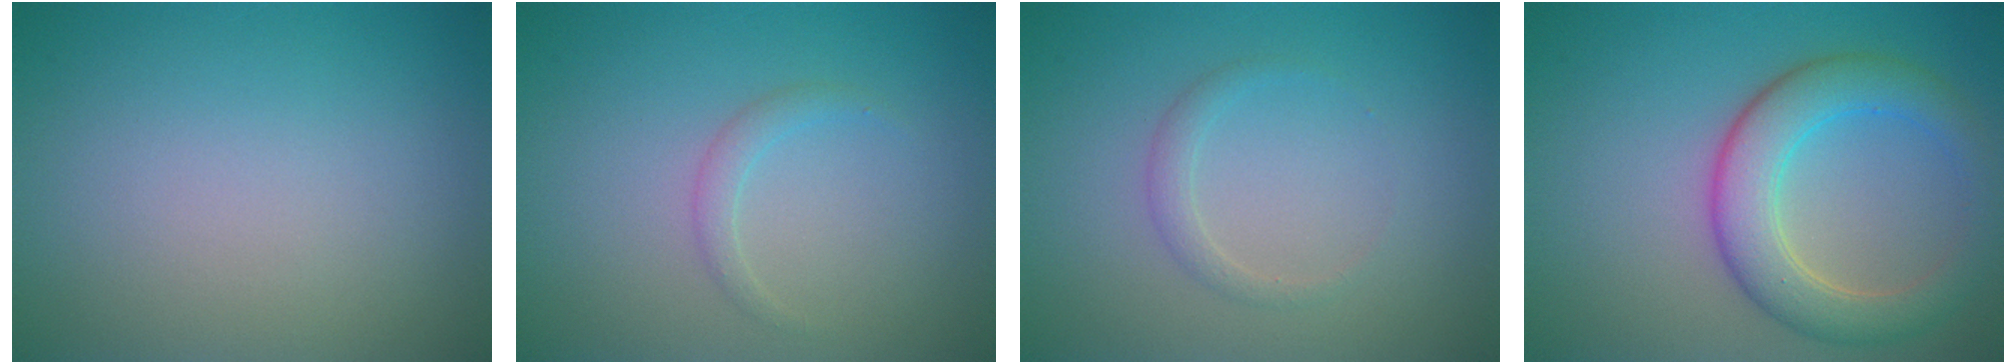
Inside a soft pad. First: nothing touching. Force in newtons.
{"total": 1.1, "press": 1.1, "slide": 0.1}
{"total": 1.2, "press": 1.2, "slide": 0.1}
{"total": 5.6, "press": 5.6, "slide": 0.3}